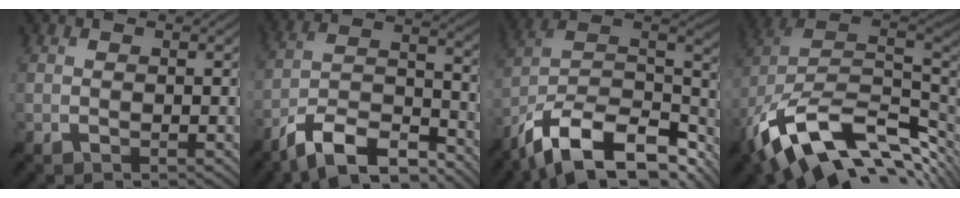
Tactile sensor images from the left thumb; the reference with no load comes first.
{"total": 12.6, "force": [-10.0, 3.6, 6.7], "torque": [-0.135, -0.002, -0.190]}
{"total": 16.5, "force": [-11.0, 7.2, 10.0], "torque": [-0.242, -0.023, -0.175]}
{"total": 16.3, "force": [-4.7, 9.4, 12.4], "torque": [-0.258, -0.017, -0.078]}